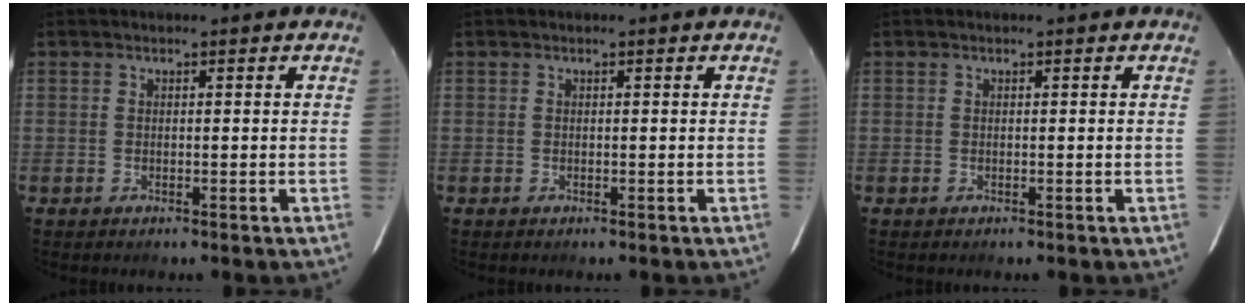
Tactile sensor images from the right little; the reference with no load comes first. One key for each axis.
{"total": 0.0}
{"total": 0.0}